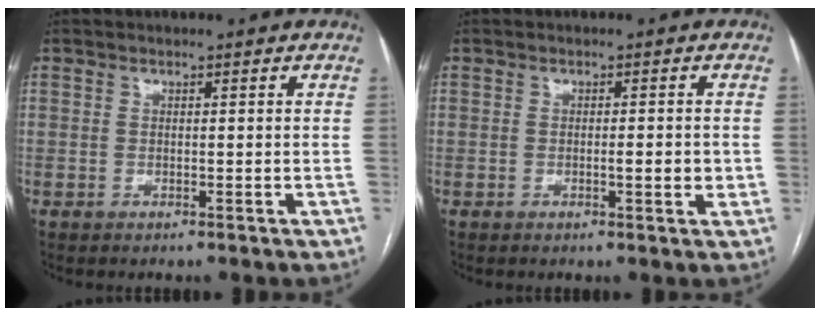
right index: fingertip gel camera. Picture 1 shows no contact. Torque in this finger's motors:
{"motor_torque": [1.13, 0.27, 0.34, 0.05]}